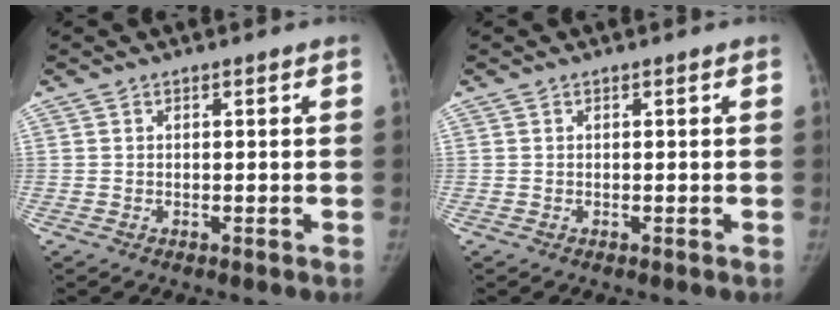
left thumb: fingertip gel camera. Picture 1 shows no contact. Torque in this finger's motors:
{"motor_torque": [-0.13, 0.09, 0.26, -0.11, 0.00]}